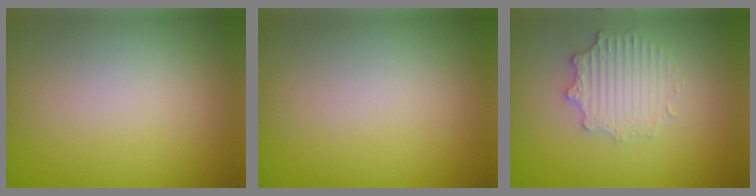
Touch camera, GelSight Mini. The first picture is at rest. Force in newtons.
{"total": 0.0}
{"total": 2.6, "press": 2.5, "slide": 0.9}